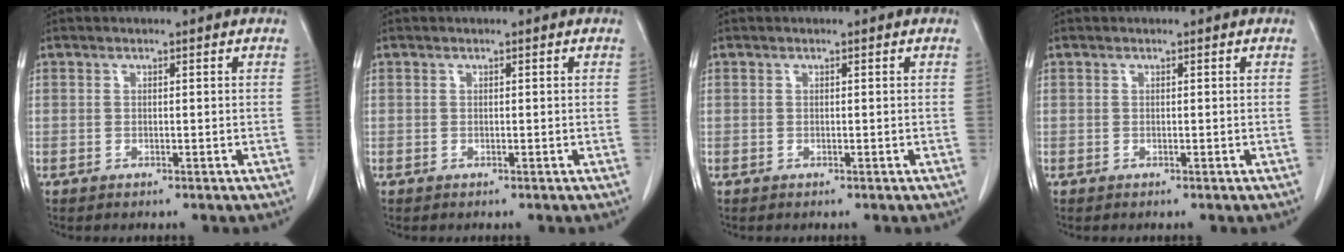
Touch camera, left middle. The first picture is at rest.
{"total": 0.0}
{"total": 0.0}
{"total": 0.0}